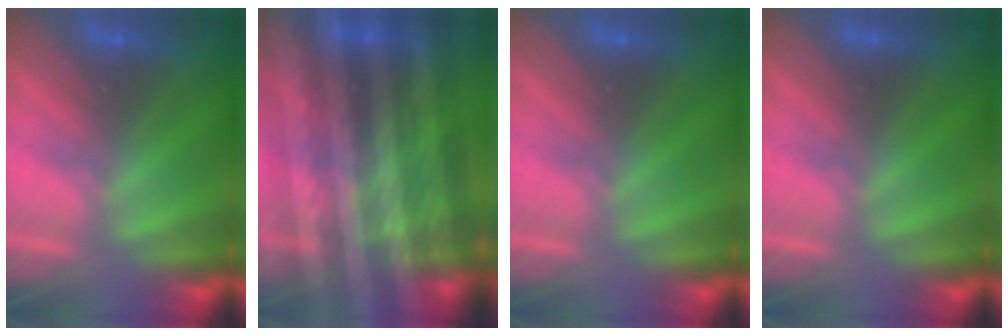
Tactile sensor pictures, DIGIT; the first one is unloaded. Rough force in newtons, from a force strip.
{"total": 7.5}
{"total": 0.0}
{"total": 0.0}